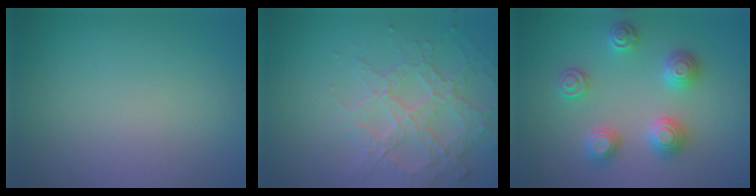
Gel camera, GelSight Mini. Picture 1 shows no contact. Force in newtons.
{"total": 3.7, "press": 3.6, "slide": 0.7}
{"total": 3.5, "press": 3.5, "slide": 0.6}